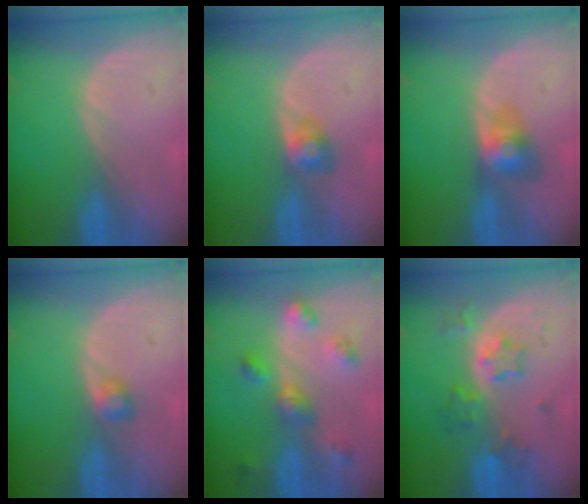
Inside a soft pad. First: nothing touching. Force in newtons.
{"total": 2.6, "press": 2.6, "slide": 0.1}
{"total": 4.0, "press": 4.0, "slide": 0.2}
{"total": 1.9, "press": 1.8, "slide": 0.2}
{"total": 6.5, "press": 5.9, "slide": 2.7}
{"total": 5.8, "press": 5.7, "slide": 1.4}